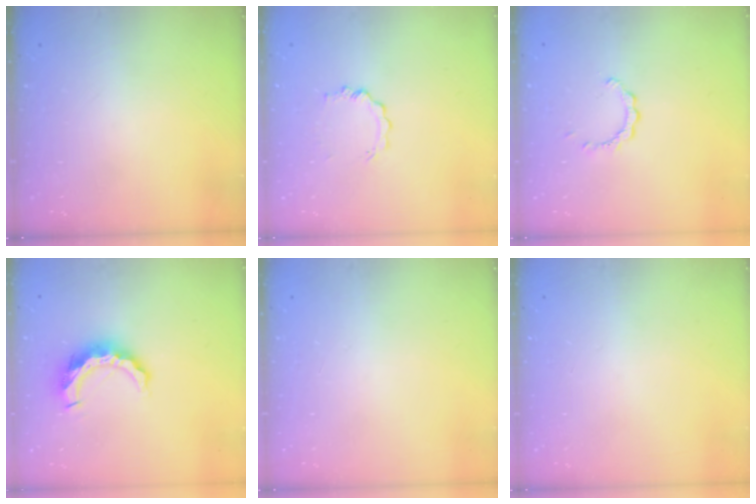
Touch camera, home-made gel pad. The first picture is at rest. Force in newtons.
{"total": 3.3, "press": 3.3, "slide": 0.3}
{"total": 2.2, "press": 2.2, "slide": 0.2}
{"total": 10.1, "press": 10.1, "slide": 0.2}
{"total": 0.0}
{"total": 0.0}